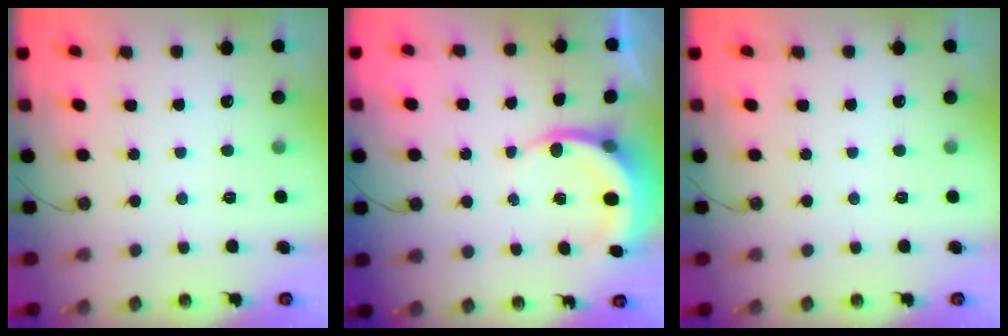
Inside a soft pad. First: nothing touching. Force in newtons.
{"total": 4.3, "press": 4.3, "slide": 0.3}
{"total": 0.0}